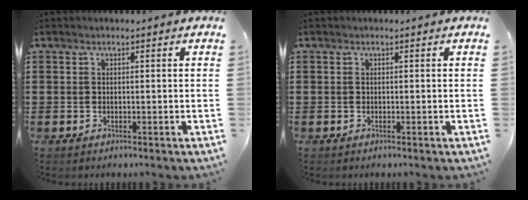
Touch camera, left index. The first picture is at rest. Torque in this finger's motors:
{"motor_torque": [-0.01, -0.01, 0.00, 0.00]}